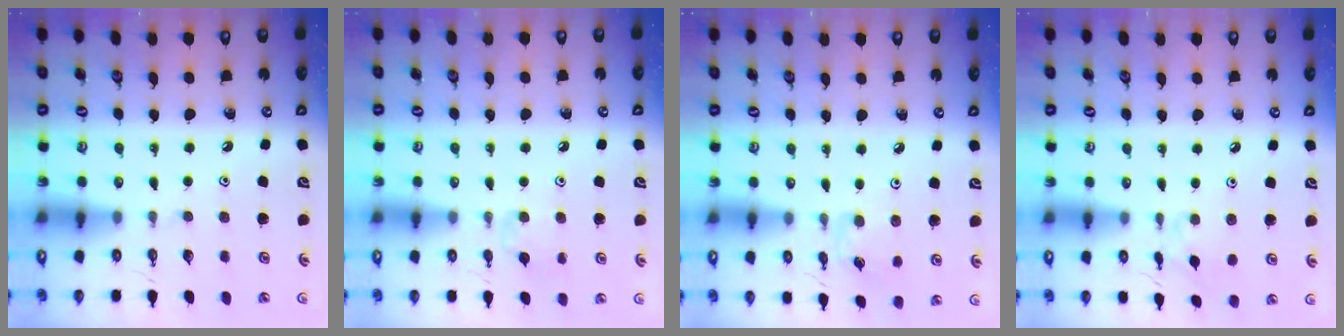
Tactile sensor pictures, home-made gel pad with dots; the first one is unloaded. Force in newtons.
{"total": 4.8, "press": 4.7, "slide": 0.8}
{"total": 2.6, "press": 2.6, "slide": 0.4}
{"total": 2.3, "press": 2.3, "slide": 0.4}